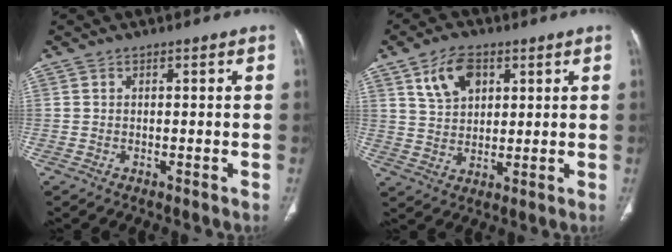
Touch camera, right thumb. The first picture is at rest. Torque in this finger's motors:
{"motor_torque": [-1.06, 0.53, -0.02, -0.04, 0.04]}